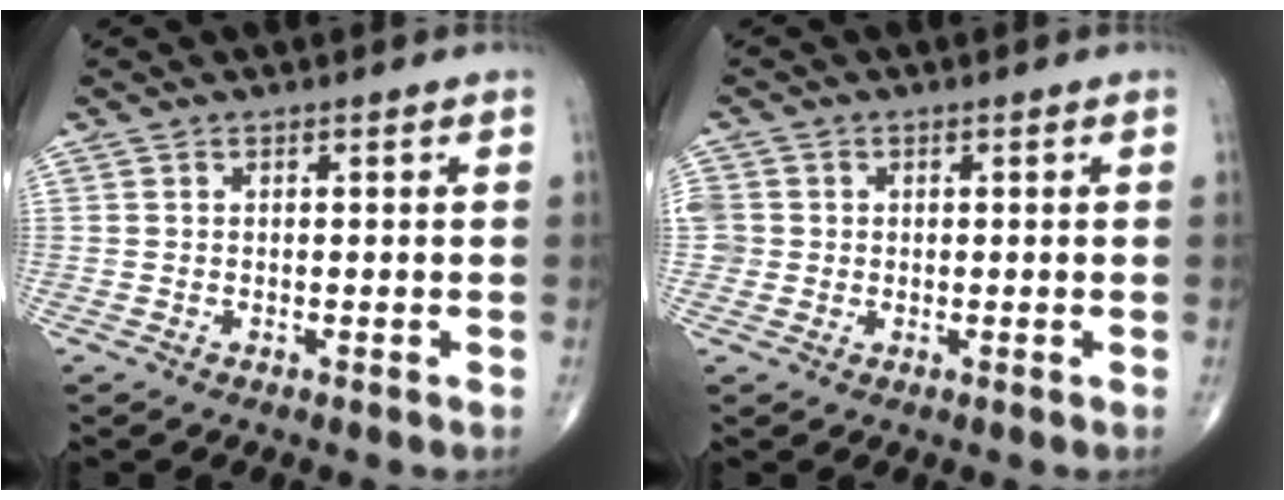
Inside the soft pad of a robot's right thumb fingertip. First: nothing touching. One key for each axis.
{"total": 4.0, "fx": 0.1, "fy": 3.8, "fz": 1.0, "tx": -0.014, "ty": 0.010, "tz": 0.003}